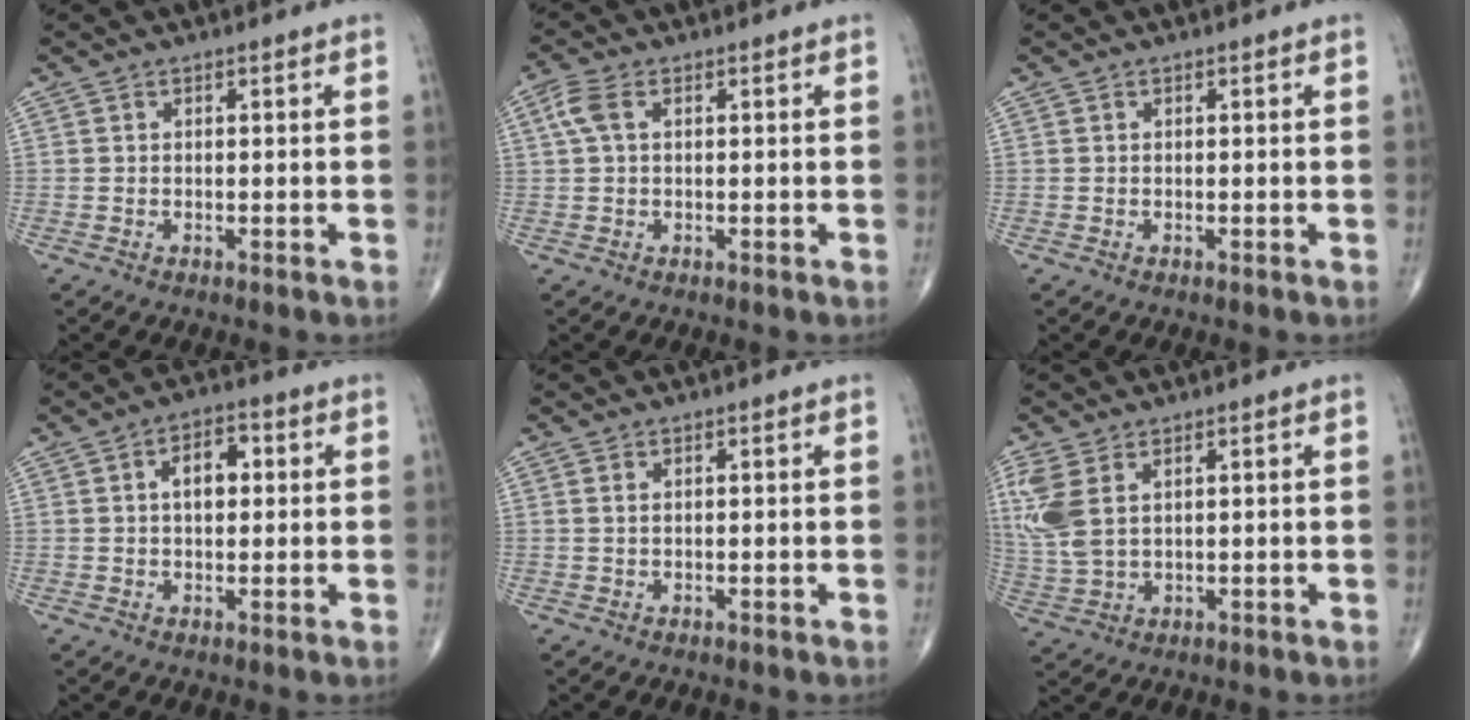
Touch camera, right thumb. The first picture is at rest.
{"total": 3.8, "force": [1.0, 2.1, 3.0], "torque": [-0.085, 0.017, 0.018]}
{"total": 0.0}
{"total": 6.0, "force": [1.1, 3.5, 4.8], "torque": [-0.064, 0.012, 0.012]}
{"total": 0.7, "force": [0.3, 0.3, 0.6], "torque": [-0.016, 0.006, 0.008]}
{"total": 8.2, "force": [2.9, 4.4, 6.3], "torque": [-0.168, 0.000, 0.071]}